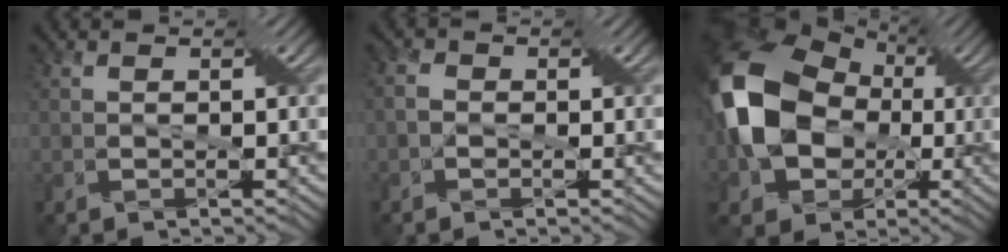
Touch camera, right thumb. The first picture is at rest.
{"total": 1.9, "force": [-0.5, 1.6, 0.9], "torque": [-0.013, 0.005, -0.020]}
{"total": 15.8, "force": [-0.1, 12.3, 9.9], "torque": [-0.218, -0.014, -0.005]}